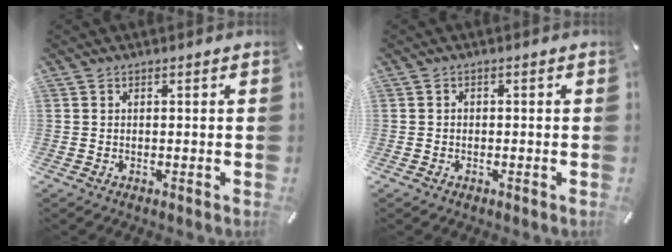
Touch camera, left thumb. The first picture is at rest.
{"total": 1.0, "force": [-0.5, 0.9, 0.3], "torque": [-0.005, 0.004, -0.013]}